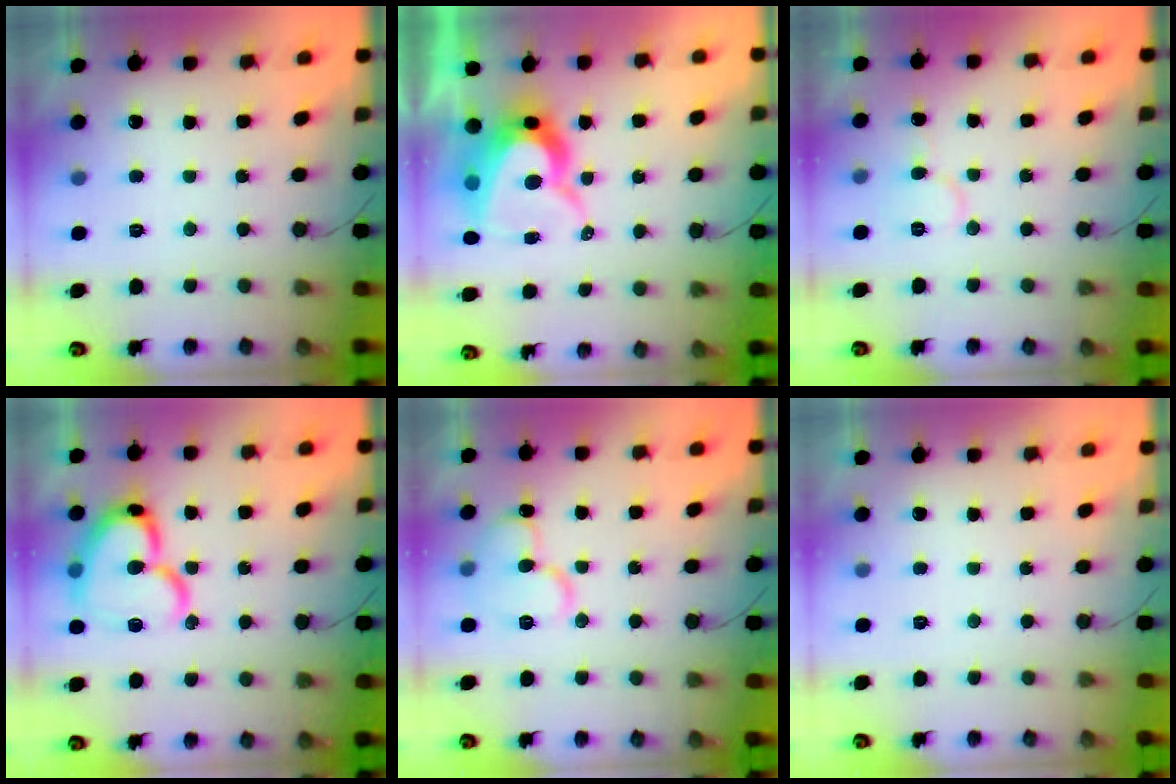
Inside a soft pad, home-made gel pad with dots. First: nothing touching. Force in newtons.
{"total": 12.4, "press": 12.4, "slide": 0.9}
{"total": 5.9, "press": 5.9, "slide": 0.5}
{"total": 20.4, "press": 20.2, "slide": 2.2}
{"total": 12.1, "press": 12.0, "slide": 1.7}
{"total": 0.0}